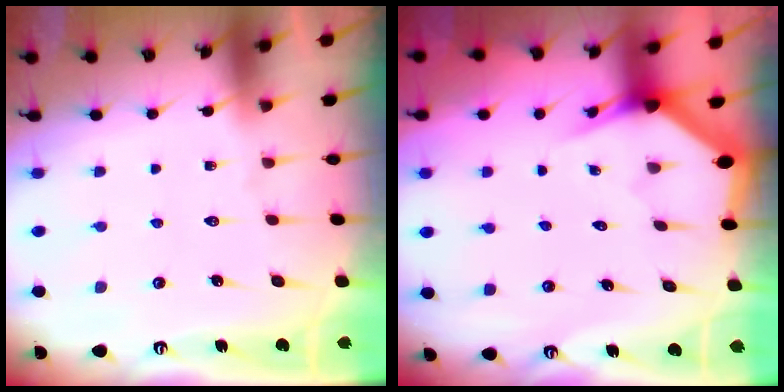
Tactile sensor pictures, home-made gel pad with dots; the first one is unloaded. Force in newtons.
{"total": 3.0, "press": 3.0, "slide": 0.1}